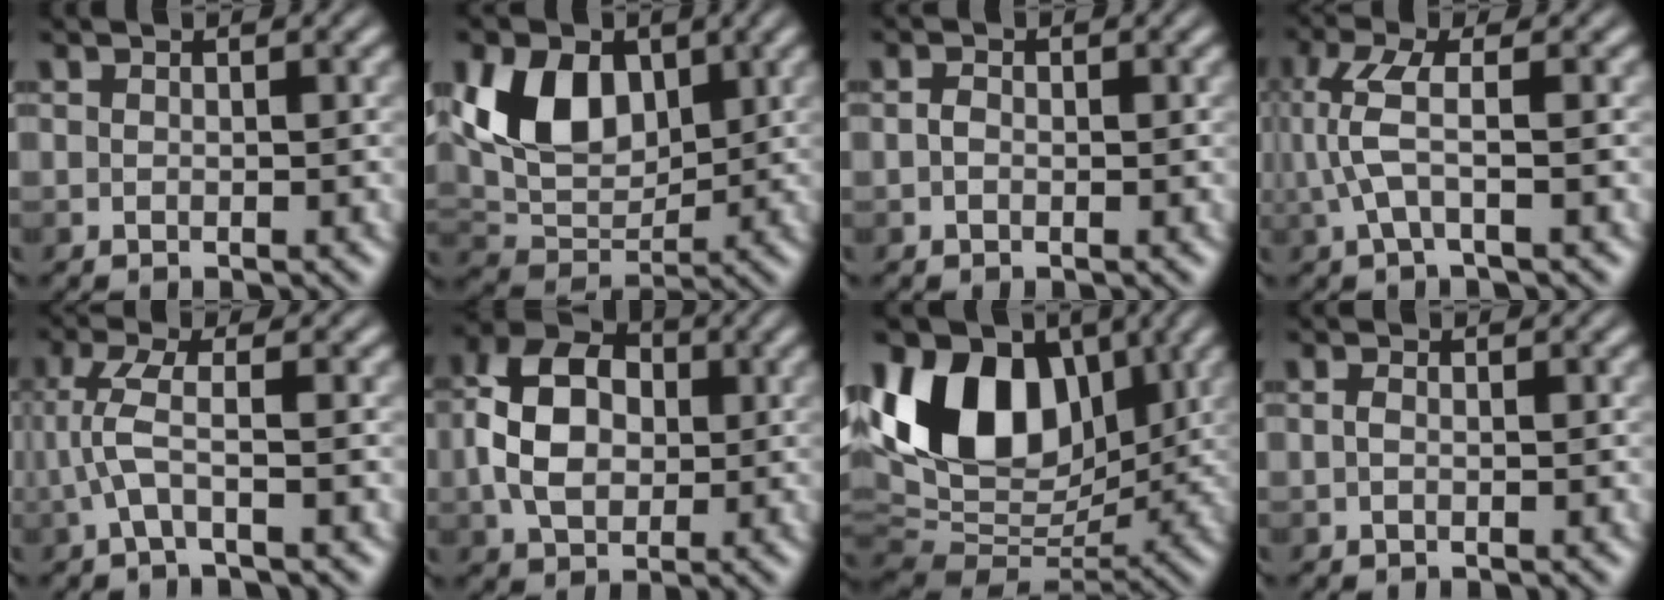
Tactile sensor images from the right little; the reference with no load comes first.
{"total": 7.2, "force": [1.7, 5.0, 4.9], "torque": [-0.096, -0.010, 0.024]}
{"total": 1.3, "force": [-0.9, 0.7, 0.7], "torque": [-0.016, 0.002, -0.018]}
{"total": 4.2, "force": [-0.7, 1.2, 3.9], "torque": [-0.102, 0.003, -0.013]}
{"total": 3.5, "force": [-1.2, 0.5, 3.2], "torque": [-0.084, 0.005, -0.026]}
{"total": 7.2, "force": [-0.7, 5.2, 4.9], "torque": [-0.102, 0.008, -0.018]}
{"total": 13.2, "force": [4.5, 8.7, 8.8], "torque": [-0.155, 0.031, 0.073]}
{"total": 0.9, "force": [-0.6, 0.4, 0.6], "torque": [-0.015, 0.001, -0.011]}